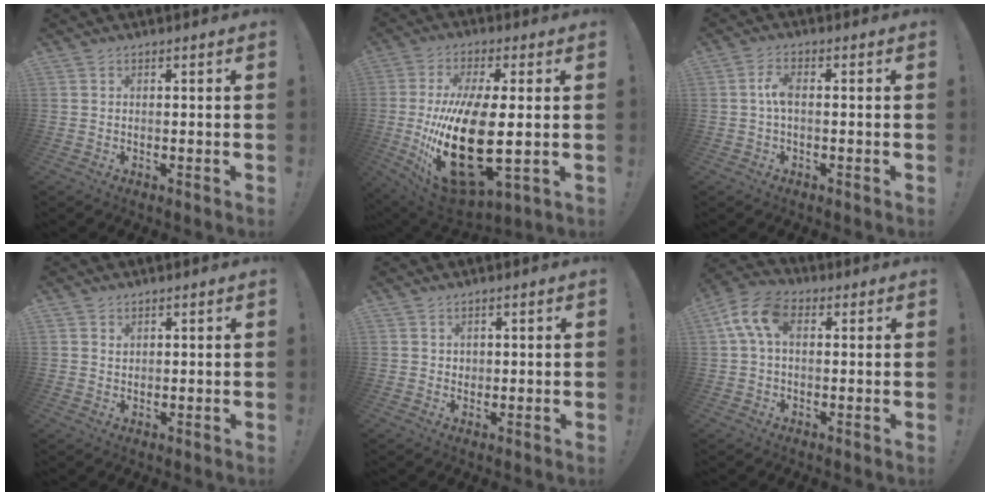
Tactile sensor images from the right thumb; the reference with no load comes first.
{"total": 25.8, "force": [-2.2, 10.9, 23.2], "torque": [-0.452, -0.022, -0.027]}
{"total": 4.4, "force": [-0.2, 1.8, 4.0], "torque": [-0.080, 0.009, -0.005]}
{"total": 1.3, "force": [0.9, 0.9, 0.2], "torque": [0.001, -0.004, 0.017]}
{"total": 1.6, "force": [1.1, 1.2, 0.2], "torque": [0.009, -0.007, 0.017]}
{"total": 10.8, "force": [2.7, 6.5, 8.2], "torque": [-0.172, 0.008, 0.053]}